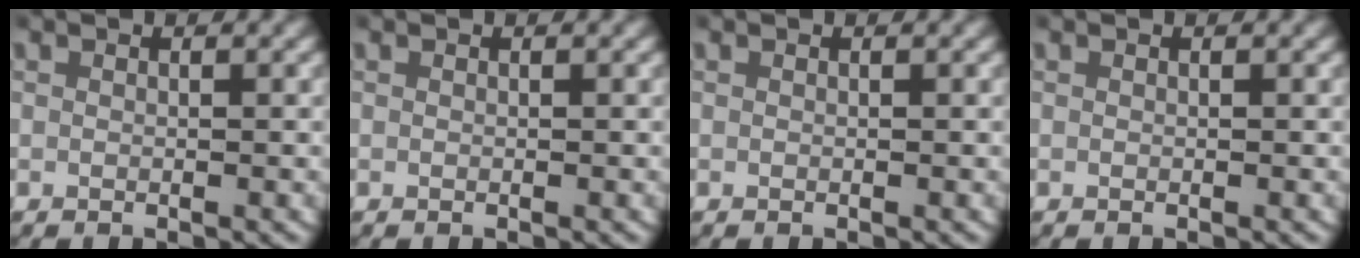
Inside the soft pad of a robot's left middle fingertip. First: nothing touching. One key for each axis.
{"total": 0.0}
{"total": 0.0}
{"total": 0.0}